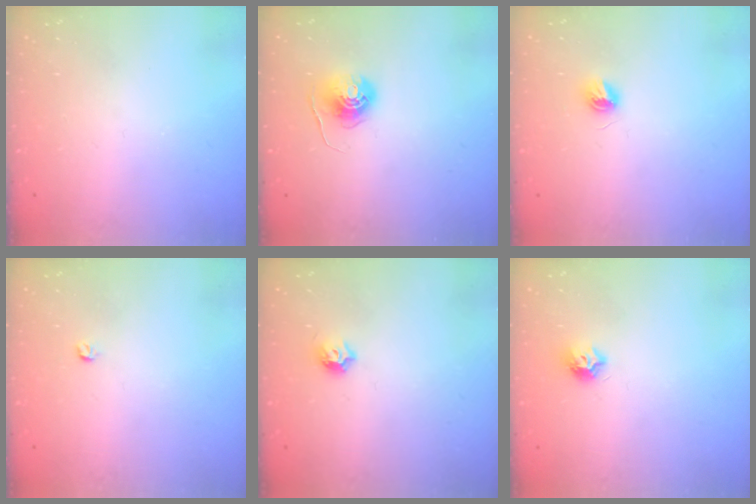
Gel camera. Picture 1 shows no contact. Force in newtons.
{"total": 6.7, "press": 6.7, "slide": 0.3}
{"total": 4.9, "press": 4.9, "slide": 0.4}
{"total": 3.0, "press": 2.9, "slide": 0.4}
{"total": 4.4, "press": 4.3, "slide": 0.9}
{"total": 7.1, "press": 7.1, "slide": 0.8}